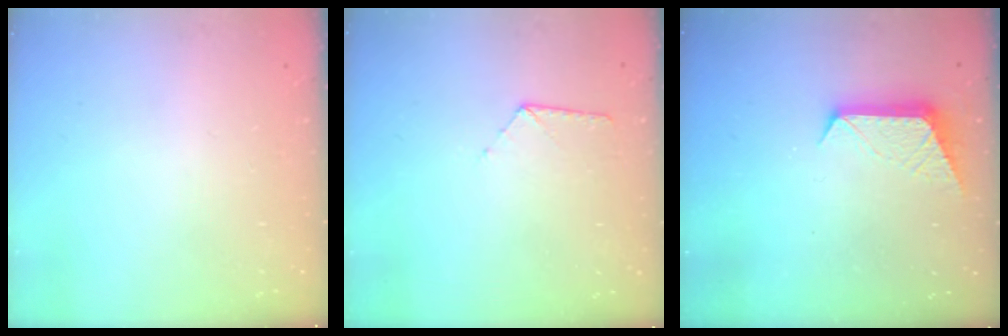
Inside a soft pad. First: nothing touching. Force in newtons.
{"total": 6.5, "press": 6.5, "slide": 0.6}
{"total": 9.3, "press": 9.3, "slide": 0.5}